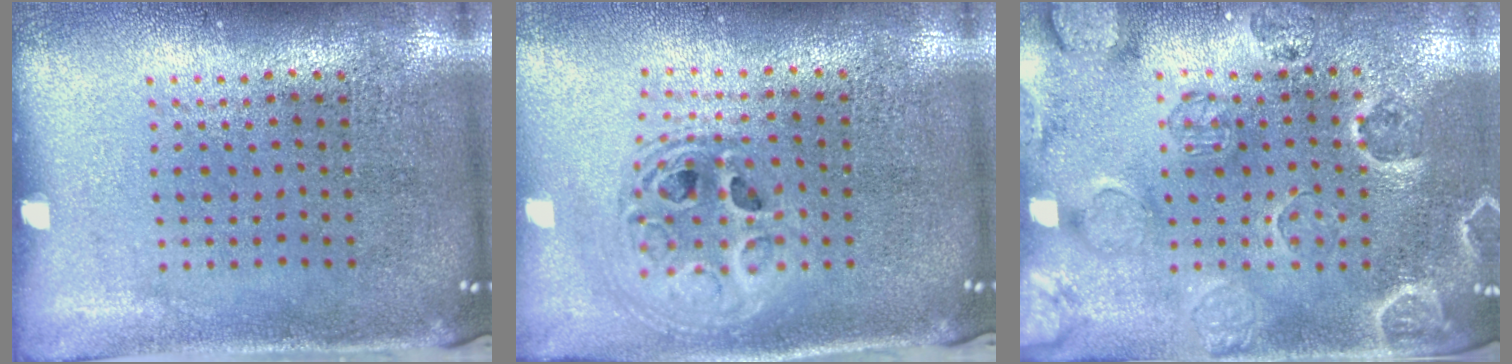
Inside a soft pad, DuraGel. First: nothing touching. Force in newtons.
{"total": 2.0, "press": 1.6, "slide": 1.2}
{"total": 2.4, "press": 2.1, "slide": 1.1}